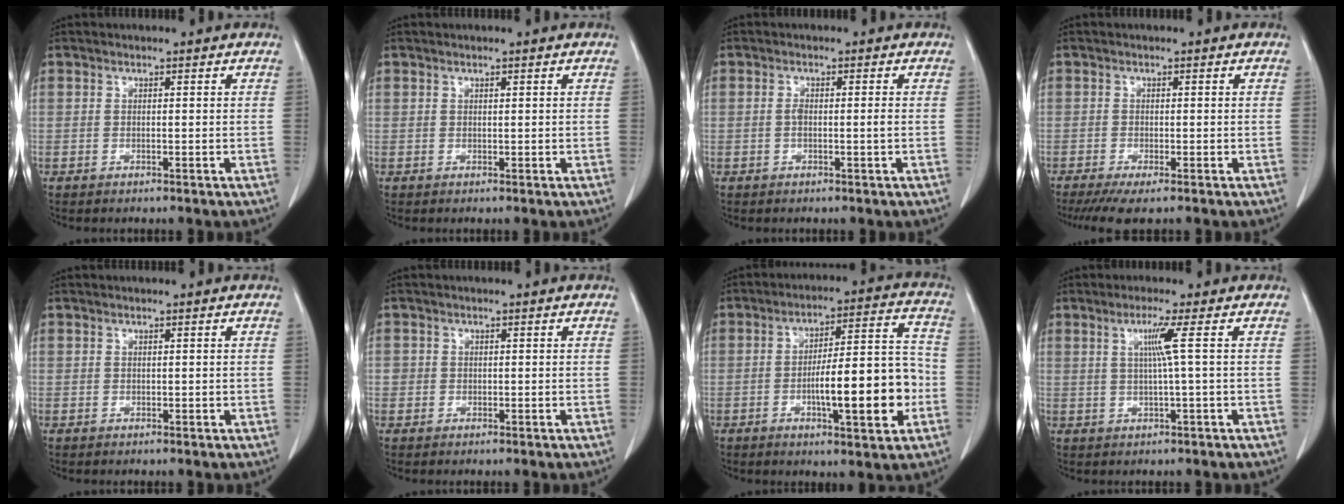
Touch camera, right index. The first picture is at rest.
{"total": 0.0}
{"total": 1.8, "force": [-0.3, 0.2, 1.7], "torque": [-0.034, 0.000, -0.006]}
{"total": 4.2, "force": [-3.1, 0.4, 2.8], "torque": [-0.044, -0.011, -0.049]}
{"total": 0.0}
{"total": 1.1, "force": [-0.1, 1.1, 0.1], "torque": [0.009, 0.005, -0.005]}
{"total": 14.3, "force": [-3.7, 2.6, 13.5], "torque": [-0.204, 0.019, -0.051]}
{"total": 3.5, "force": [0.9, -1.2, 3.2], "torque": [-0.065, -0.001, 0.021]}